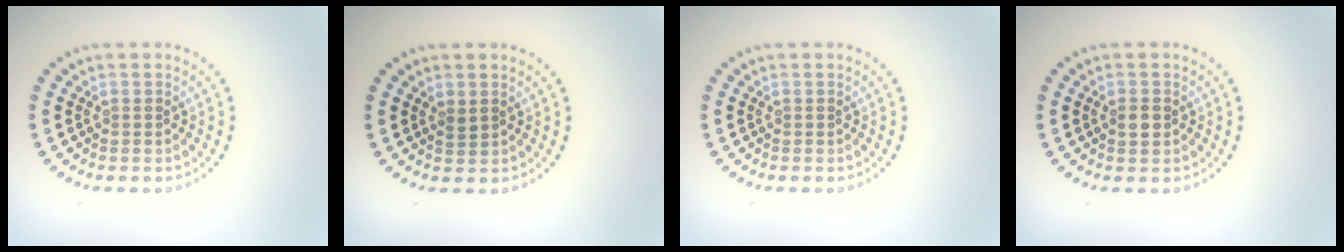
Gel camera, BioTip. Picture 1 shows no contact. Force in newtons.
{"total": 0.7, "press": 0.7, "slide": 0.3}
{"total": 0.0}
{"total": 1.1, "press": 1.1, "slide": 0.2}